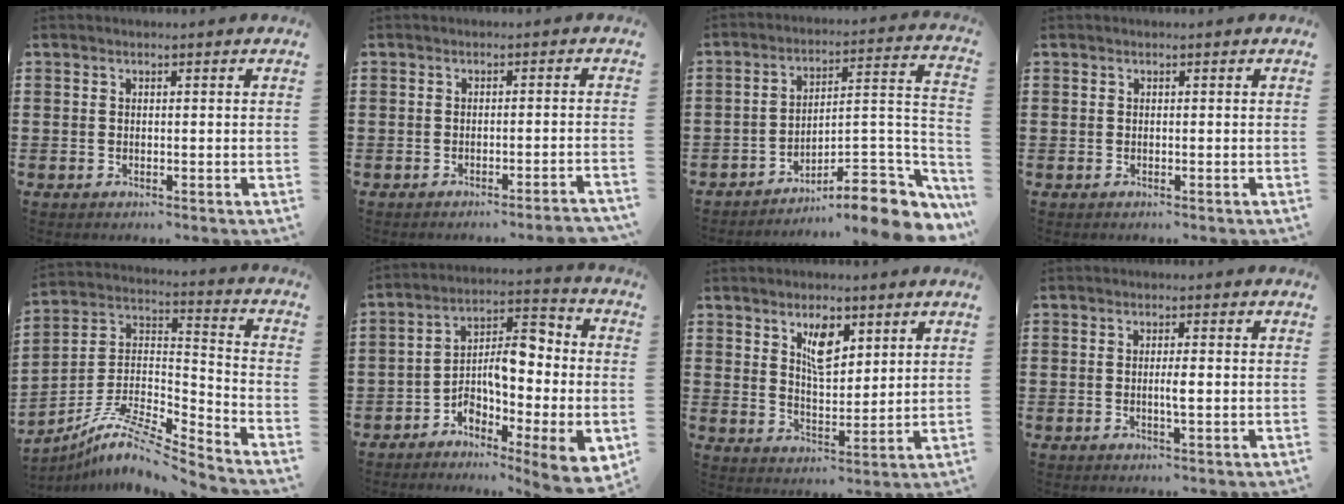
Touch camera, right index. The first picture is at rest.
{"total": 1.8, "force": [-1.5, -0.3, 0.9], "torque": [-0.015, -0.001, -0.030]}
{"total": 8.9, "force": [-6.9, 2.0, 5.3], "torque": [-0.057, 0.002, -0.133]}
{"total": 0.0}
{"total": 9.0, "force": [-7.6, 1.4, 4.8], "torque": [-0.103, 0.001, -0.156]}
{"total": 9.9, "force": [-3.6, 3.6, 8.5], "torque": [-0.145, -0.012, -0.071]}
{"total": 6.3, "force": [3.5, 2.8, 4.4], "torque": [-0.081, 0.001, 0.057]}
{"total": 2.0, "force": [-0.3, 0.2, 2.0], "torque": [-0.038, -0.002, -0.005]}